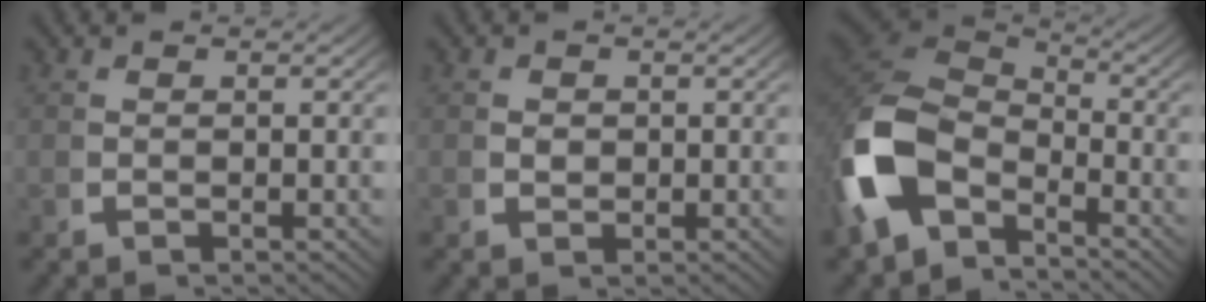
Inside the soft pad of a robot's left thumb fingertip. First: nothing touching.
{"total": 1.3, "force": [0.1, 1.1, 0.7], "torque": [-0.012, -0.008, 0.007]}
{"total": 10.4, "force": [-1.4, 7.2, 7.4], "torque": [-0.182, -0.017, -0.023]}